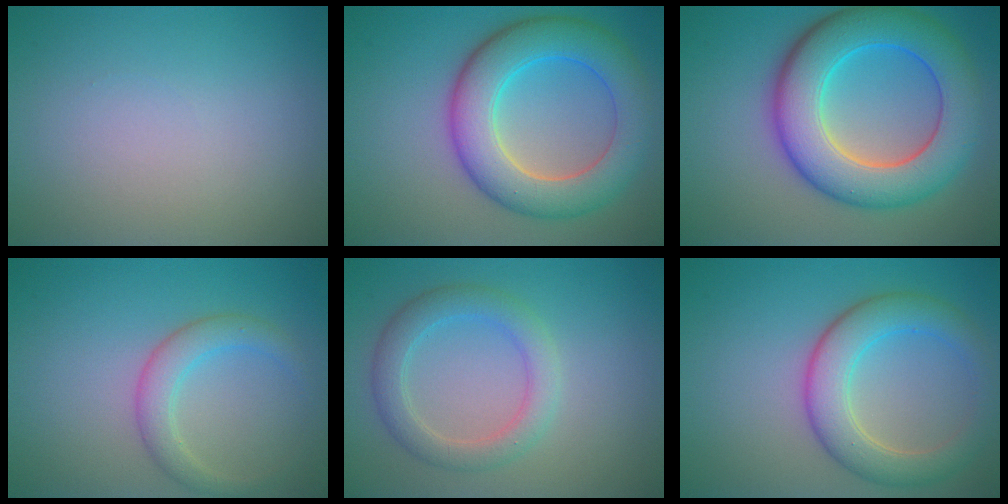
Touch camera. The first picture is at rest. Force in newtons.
{"total": 8.3, "press": 8.3, "slide": 0.2}
{"total": 10.0, "press": 10.0, "slide": 0.4}
{"total": 2.8, "press": 2.8, "slide": 0.2}
{"total": 3.4, "press": 3.4, "slide": 0.1}
{"total": 5.6, "press": 5.6, "slide": 0.3}